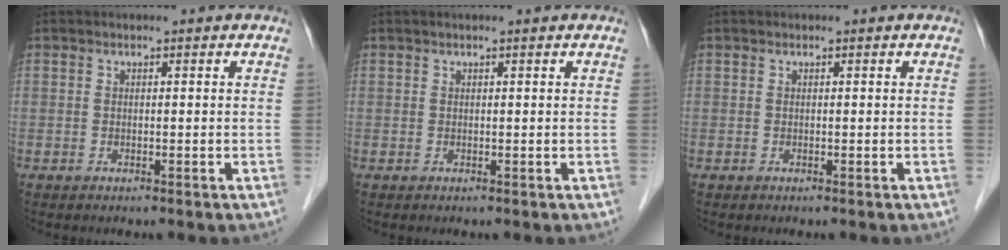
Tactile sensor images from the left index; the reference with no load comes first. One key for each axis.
{"total": 0.5, "fx": 0.3, "fy": -0.1, "fz": 0.4, "tx": -0.008, "ty": 0.003, "tz": 0.006}
{"total": 0.0}